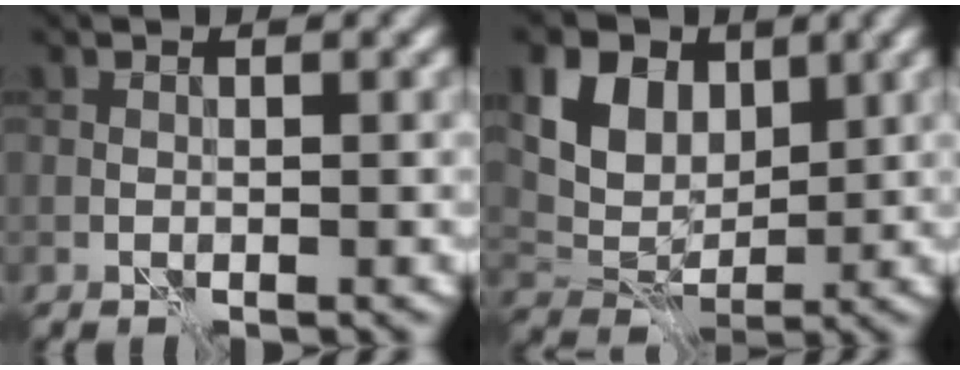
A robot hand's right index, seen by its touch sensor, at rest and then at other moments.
{"total": 8.0, "force": [3.6, 5.6, 4.4], "torque": [-0.099, 0.004, 0.053]}